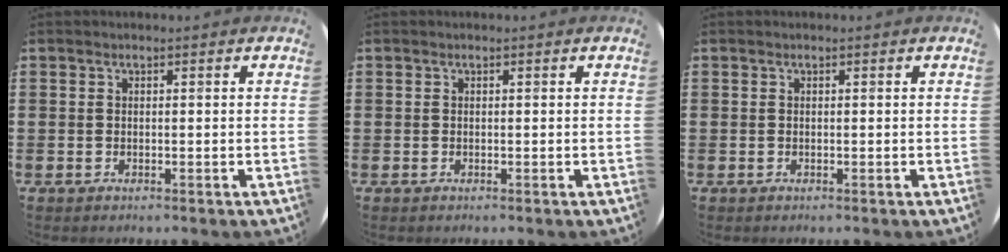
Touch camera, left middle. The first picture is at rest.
{"total": 0.0}
{"total": 0.0}